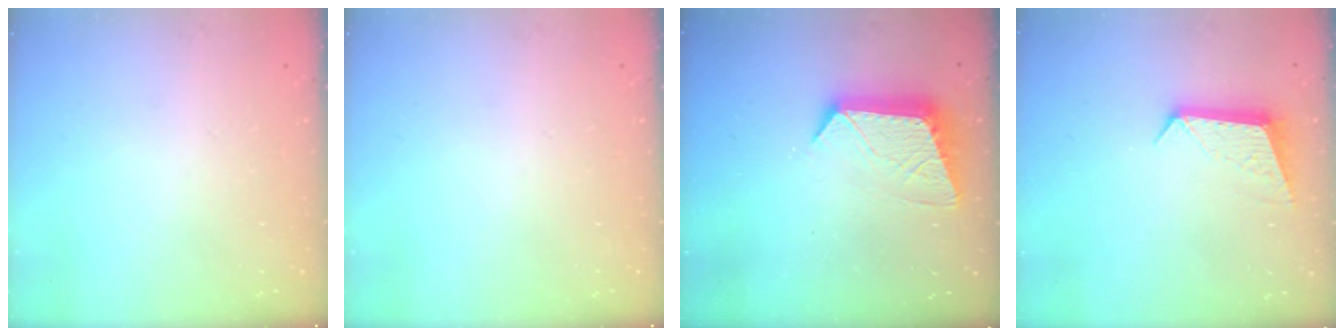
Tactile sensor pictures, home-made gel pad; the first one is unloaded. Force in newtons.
{"total": 0.0}
{"total": 11.5, "press": 11.4, "slide": 0.9}
{"total": 10.4, "press": 10.4, "slide": 0.8}